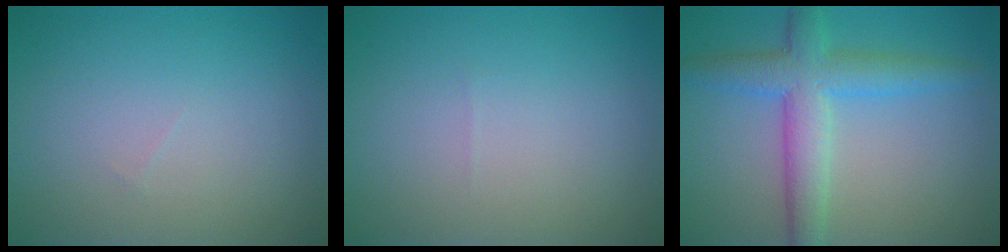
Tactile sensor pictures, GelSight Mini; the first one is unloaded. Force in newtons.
{"total": 0.0}
{"total": 5.4, "press": 5.4, "slide": 0.1}